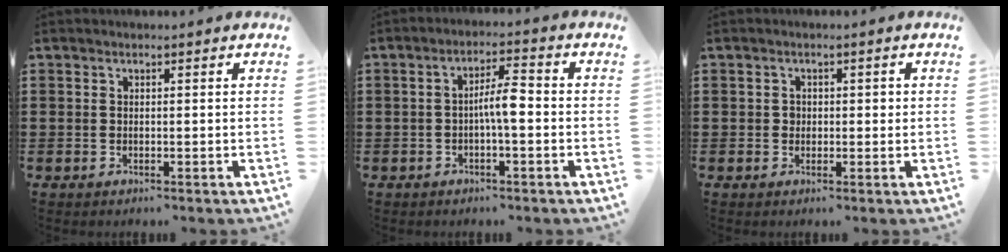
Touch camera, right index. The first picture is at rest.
{"total": 4.7, "force": [-0.6, 1.1, 4.5], "torque": [-0.088, 0.007, -0.016]}
{"total": 1.5, "force": [0.1, 1.3, 0.8], "torque": [-0.011, 0.004, -0.001]}